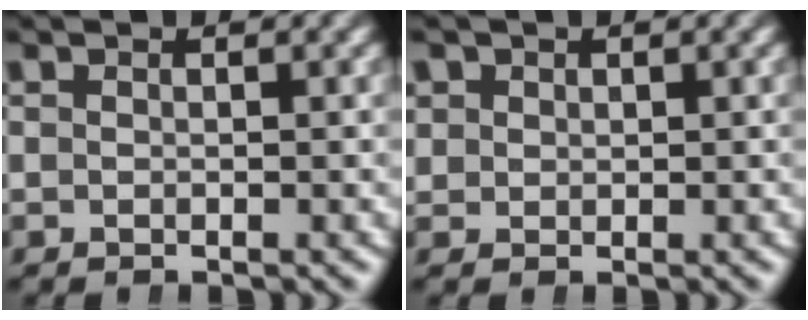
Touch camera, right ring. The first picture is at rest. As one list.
[{"total": 1.9, "force": [1.1, 1.5, 0.6], "torque": [-0.016, -0.008, 0.030]}]